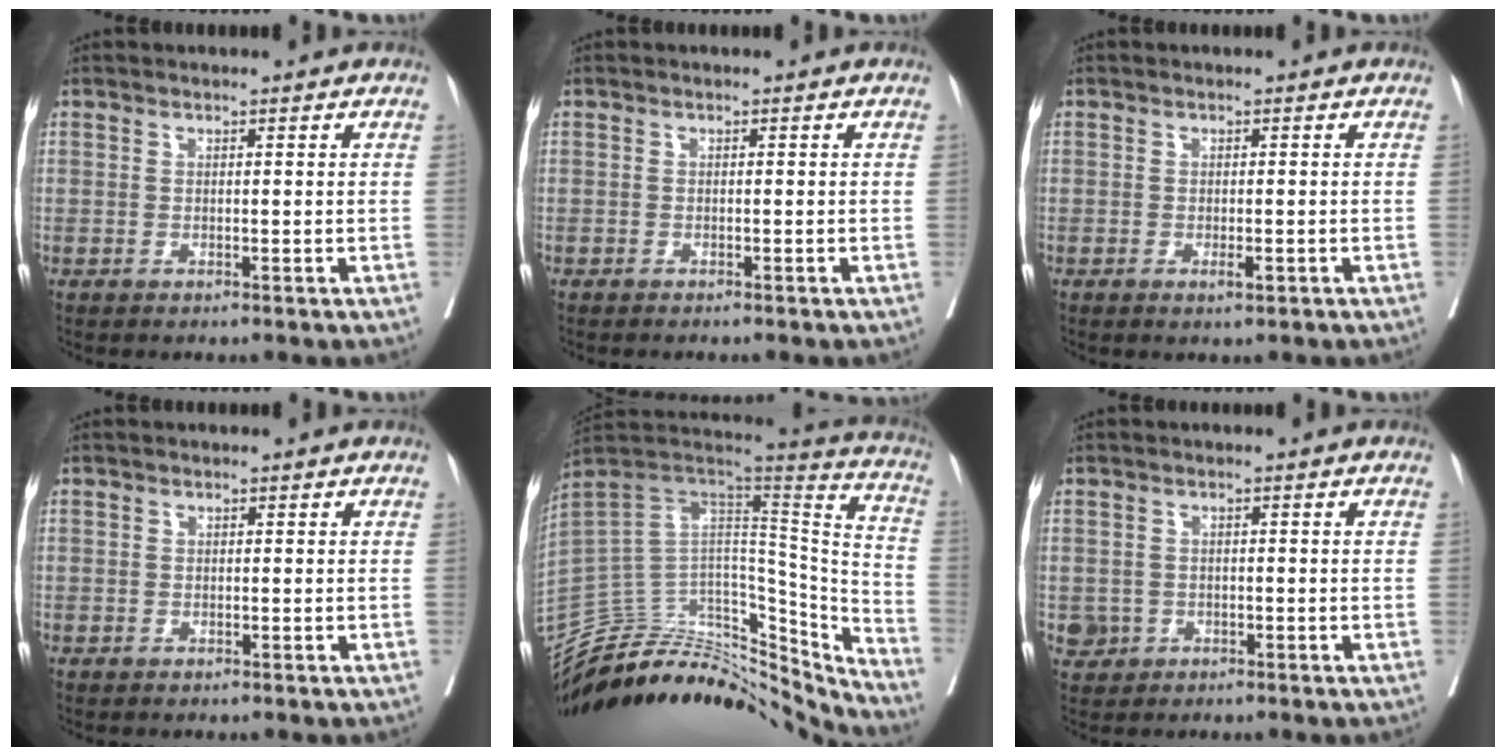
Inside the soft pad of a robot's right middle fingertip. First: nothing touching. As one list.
[{"total": 1.1, "force": [-1.0, 0.2, 0.4], "torque": [-0.007, -0.003, -0.014]}, {"total": 1.3, "force": [-0.7, 0.3, 1.1], "torque": [-0.022, -0.004, -0.009]}, {"total": 0.8, "force": [-0.1, 0.8, -0.1], "torque": [0.007, 0.006, -0.006]}, {"total": 35.2, "force": [-31.4, 10.5, 11.9], "torque": [-0.167, -0.001, -0.449]}, {"total": 2.4, "force": [-0.7, 2.3, 0.3], "torque": [0.001, 0.008, -0.007]}]